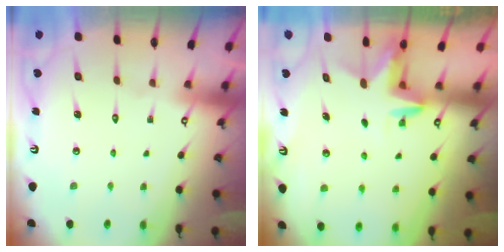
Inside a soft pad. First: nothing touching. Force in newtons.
{"total": 3.2, "press": 3.2, "slide": 0.3}